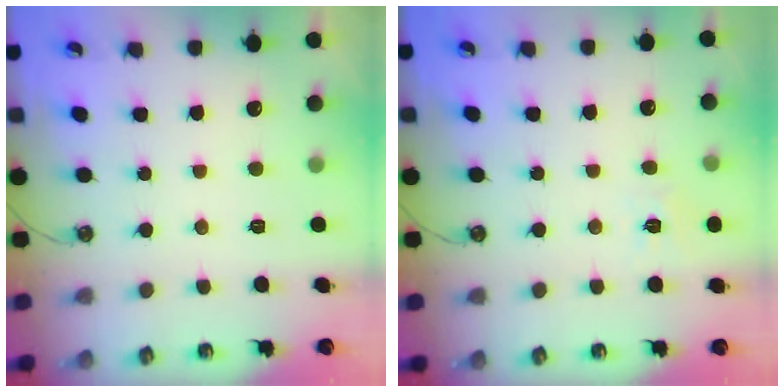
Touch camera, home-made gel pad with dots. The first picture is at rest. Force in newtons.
{"total": 7.0, "press": 7.0, "slide": 0.7}